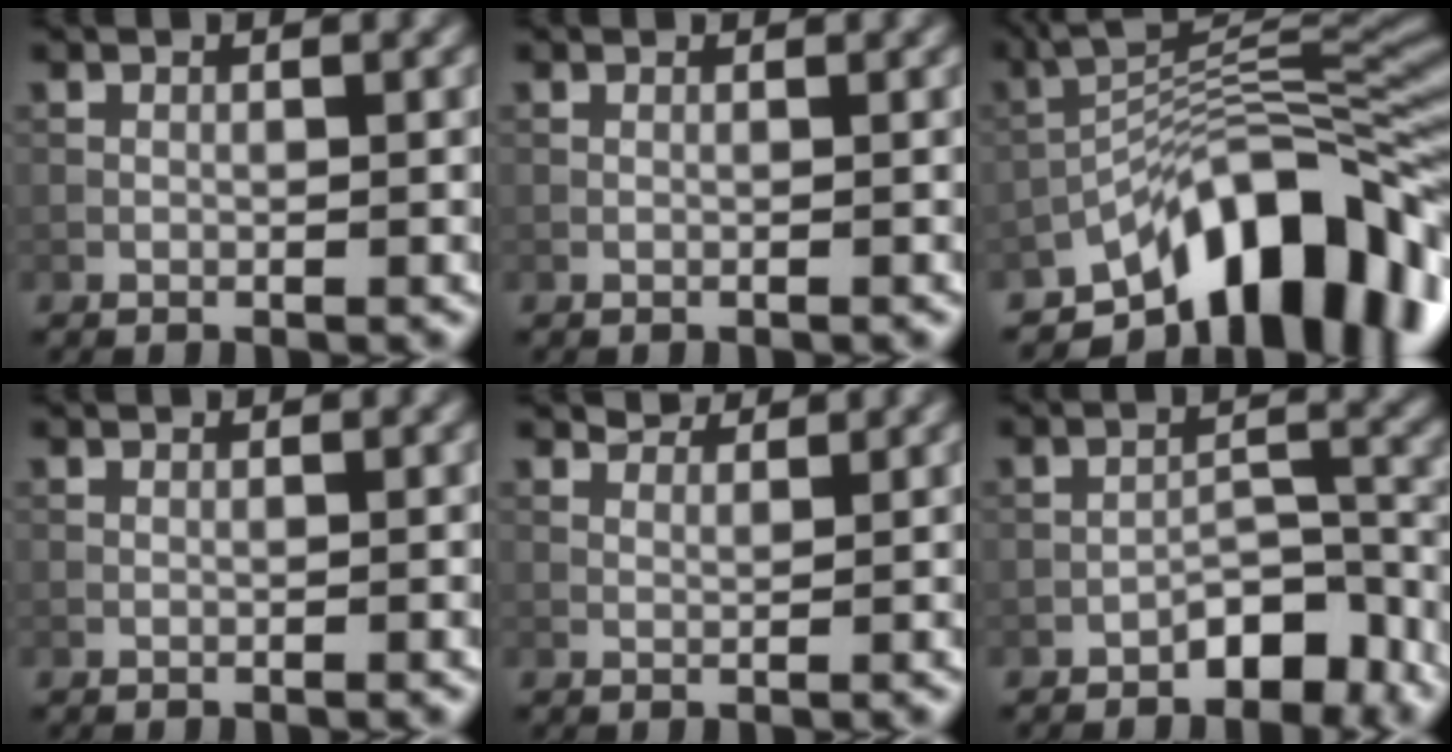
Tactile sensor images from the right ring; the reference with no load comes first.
{"total": 0.7, "force": [0.6, 0.2, 0.2], "torque": [-0.008, -0.004, 0.001]}
{"total": 12.8, "force": [-7.5, 5.1, 9.0], "torque": [-0.123, 0.015, -0.134]}
{"total": 1.0, "force": [0.9, 0.2, 0.4], "torque": [-0.013, -0.001, 0.004]}
{"total": 2.2, "force": [2.0, 0.6, 0.6], "torque": [-0.017, -0.006, 0.037]}
{"total": 4.1, "force": [-3.0, 1.8, 2.2], "torque": [-0.025, 0.015, -0.049]}